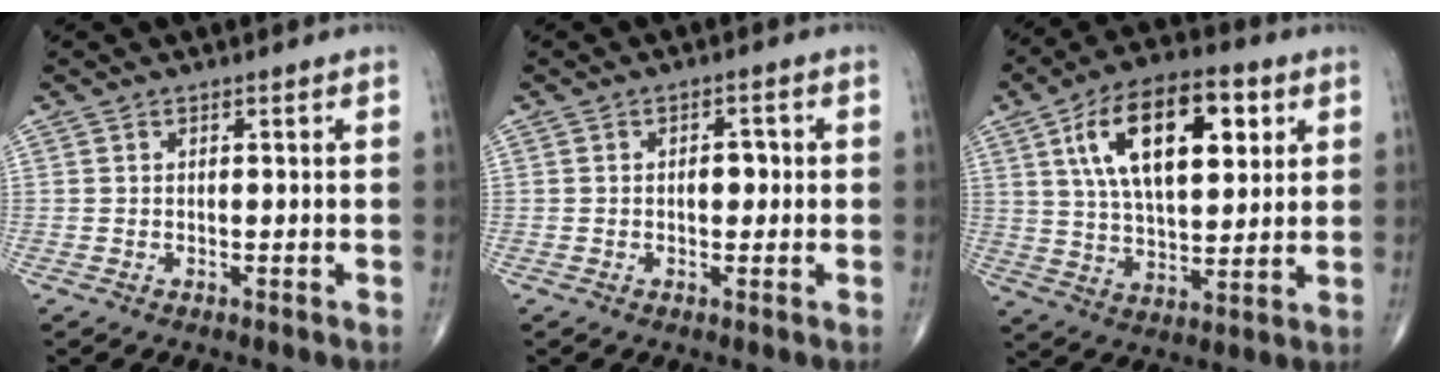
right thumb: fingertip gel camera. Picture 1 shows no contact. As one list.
[{"total": 2.8, "force": [0.0, 1.7, 2.1], "torque": [-0.018, 0.006, -0.003]}, {"total": 19.4, "force": [6.7, 9.3, 15.6], "torque": [-0.238, -0.007, 0.111]}]